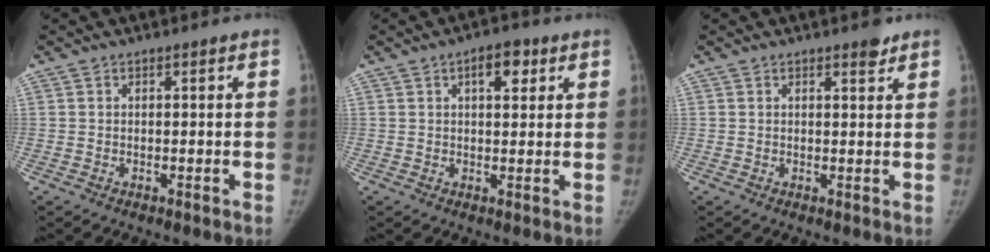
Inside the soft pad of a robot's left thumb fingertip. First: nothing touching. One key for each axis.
{"total": 5.3, "fx": 2.4, "fy": 2.6, "fz": 3.9, "tx": -0.039, "ty": -0.006, "tz": 0.030}
{"total": 2.2, "fx": 1.6, "fy": 0.7, "fz": 1.2, "tx": -0.010, "ty": -0.010, "tz": 0.021}